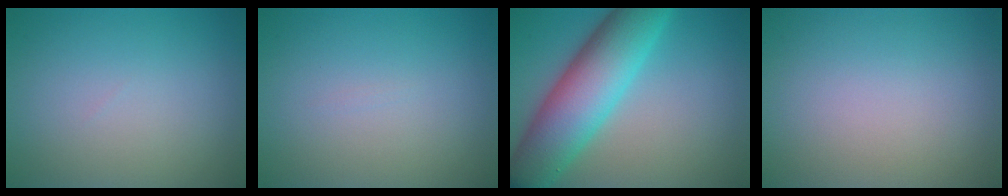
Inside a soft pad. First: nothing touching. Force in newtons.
{"total": 0.0}
{"total": 9.9, "press": 9.9, "slide": 0.0}
{"total": 0.0}